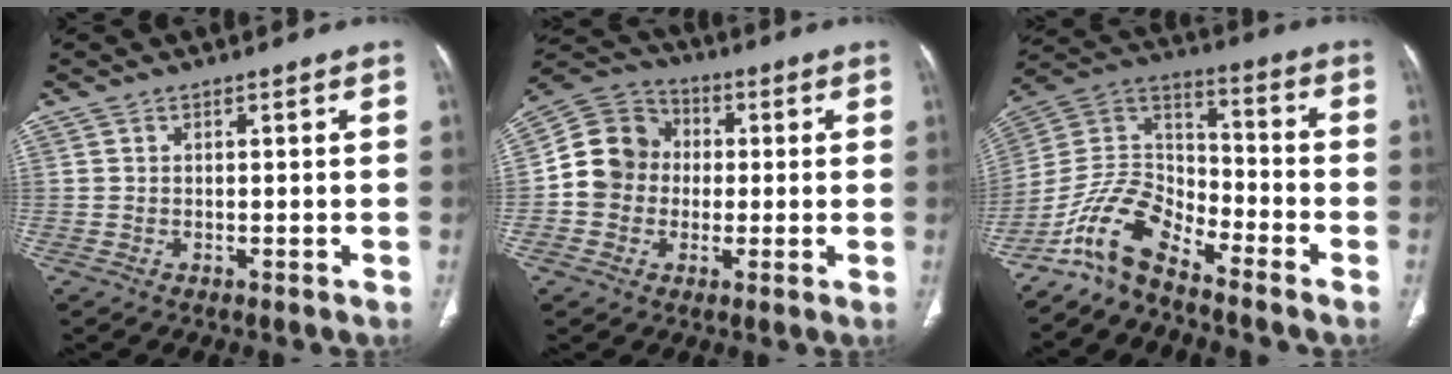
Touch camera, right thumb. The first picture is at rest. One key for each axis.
{"total": 11.4, "fx": -0.3, "fy": 10.5, "fz": 4.6, "tx": -0.058, "ty": 0.032, "tz": -0.015}
{"total": 11.1, "fx": -9.1, "fy": 4.1, "fz": 4.9, "tx": -0.091, "ty": 0.087, "tz": -0.187}